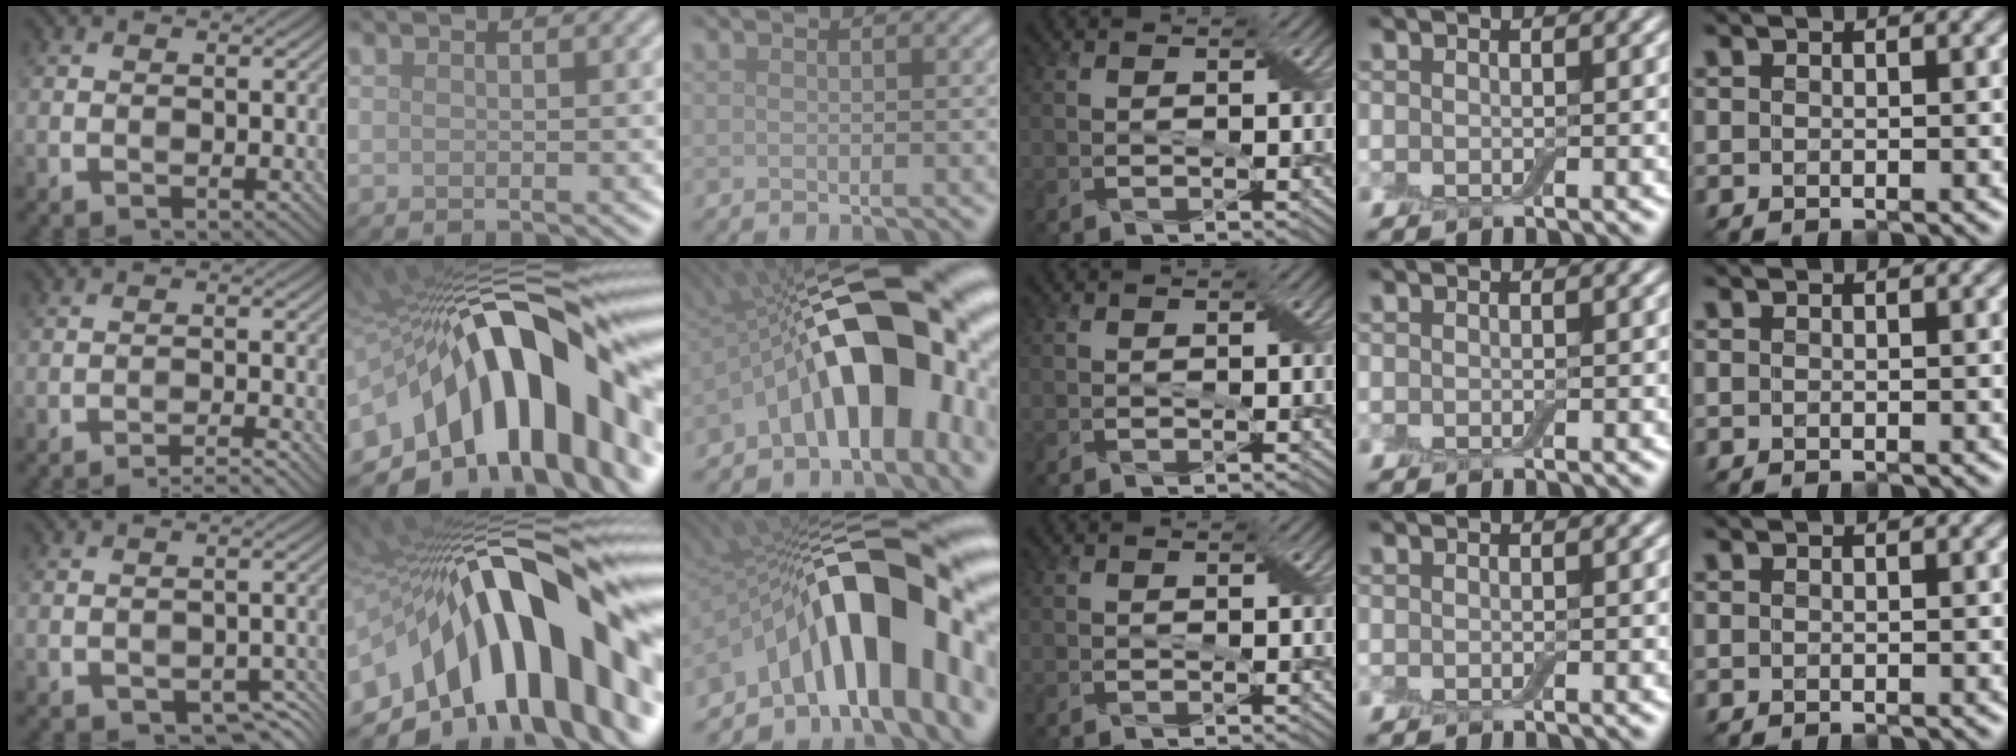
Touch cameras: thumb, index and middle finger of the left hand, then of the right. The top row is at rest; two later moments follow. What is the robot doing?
{"motion": "wrap", "object": "cling film"}